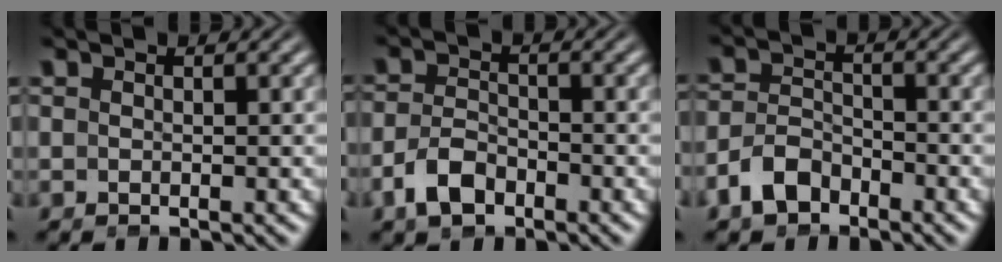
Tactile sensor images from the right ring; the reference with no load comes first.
{"total": 2.9, "force": [-2.3, 1.3, 1.1], "torque": [-0.016, -0.005, -0.043]}
{"total": 3.7, "force": [-3.0, 1.9, 1.0], "torque": [-0.014, -0.009, -0.053]}